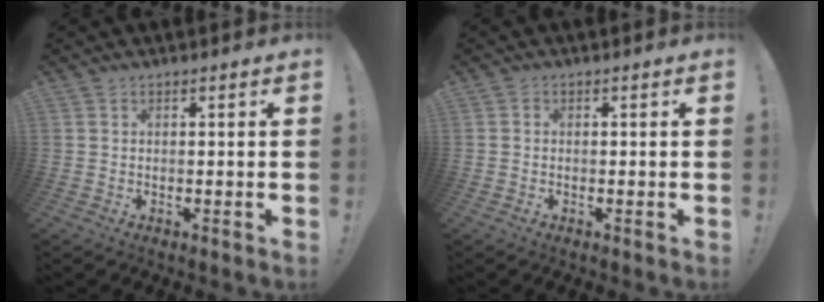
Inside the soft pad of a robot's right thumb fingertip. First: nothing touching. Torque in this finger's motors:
{"motor_torque": [0.34, 0.20, 0.35, 0.19, -0.10]}